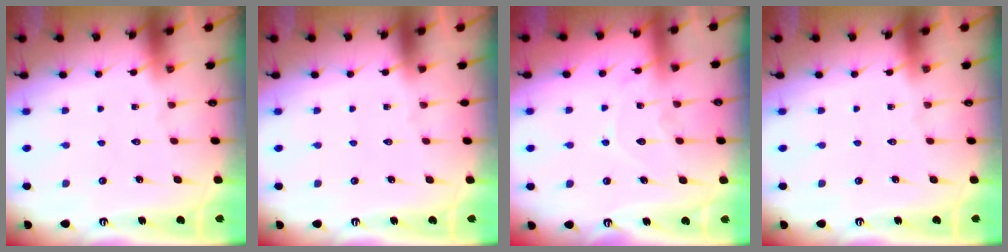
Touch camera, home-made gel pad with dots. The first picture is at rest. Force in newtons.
{"total": 0.0}
{"total": 9.2, "press": 9.1, "slide": 0.8}
{"total": 0.0}